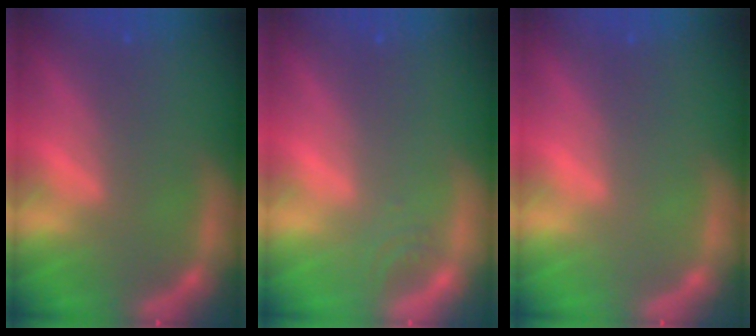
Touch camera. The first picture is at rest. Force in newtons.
{"total": 1.0}
{"total": 0.0}